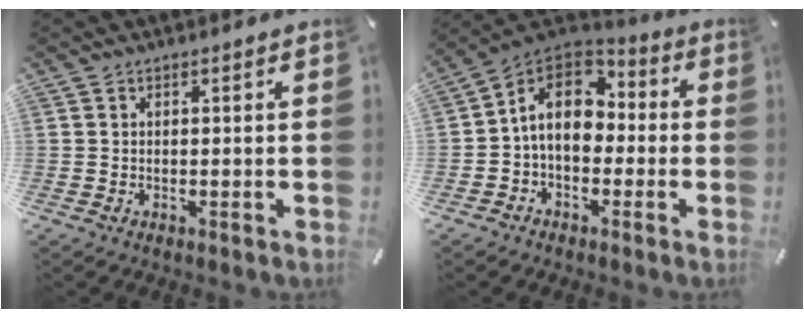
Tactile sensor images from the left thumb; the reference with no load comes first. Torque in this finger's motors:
{"motor_torque": [2.13, 2.88, 0.44, 0.16, 0.14]}